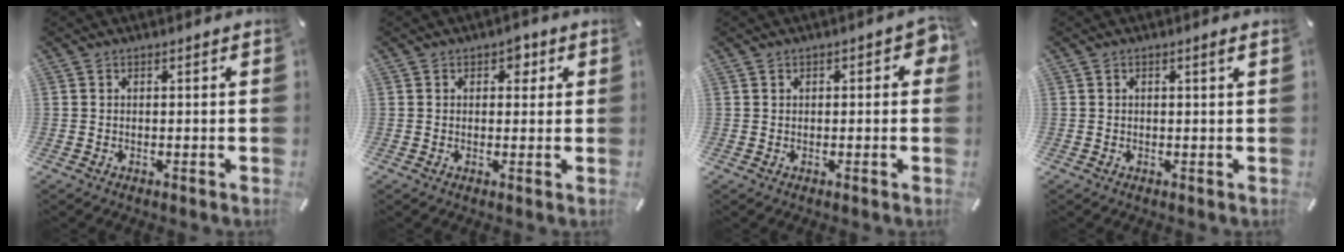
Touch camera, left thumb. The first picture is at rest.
{"total": 2.9, "force": [1.1, 2.2, 1.6], "torque": [-0.003, -0.005, 0.009]}
{"total": 2.8, "force": [0.3, 1.7, 2.2], "torque": [-0.017, 0.001, 0.000]}
{"total": 1.2, "force": [0.4, 0.2, 1.1], "torque": [-0.021, 0.002, 0.007]}